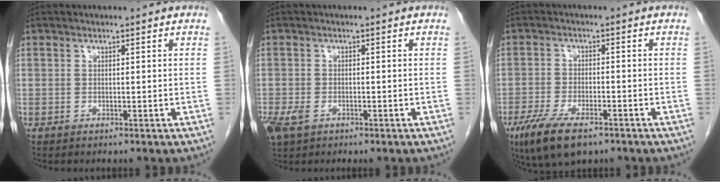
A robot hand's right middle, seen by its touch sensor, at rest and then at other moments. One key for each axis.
{"total": 4.2, "fx": -2.2, "fy": 2.5, "fz": 2.6, "tx": -0.057, "ty": -0.007, "tz": -0.033}
{"total": 9.0, "fx": -5.9, "fy": 3.1, "fz": 6.1, "tx": -0.113, "ty": -0.017, "tz": -0.098}